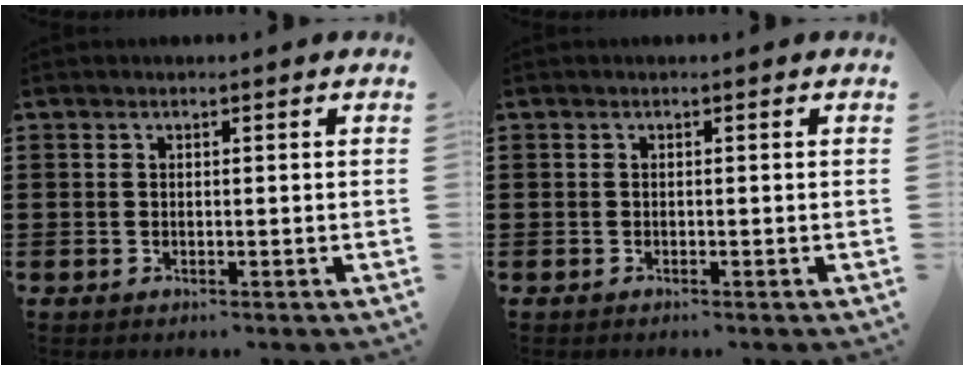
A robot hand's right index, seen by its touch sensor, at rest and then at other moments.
{"total": 0.0}